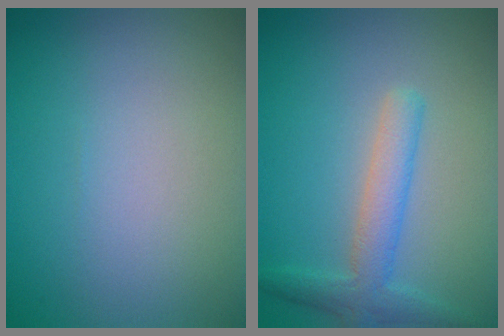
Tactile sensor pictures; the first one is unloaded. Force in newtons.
{"total": 3.3, "press": 3.3, "slide": 0.2}